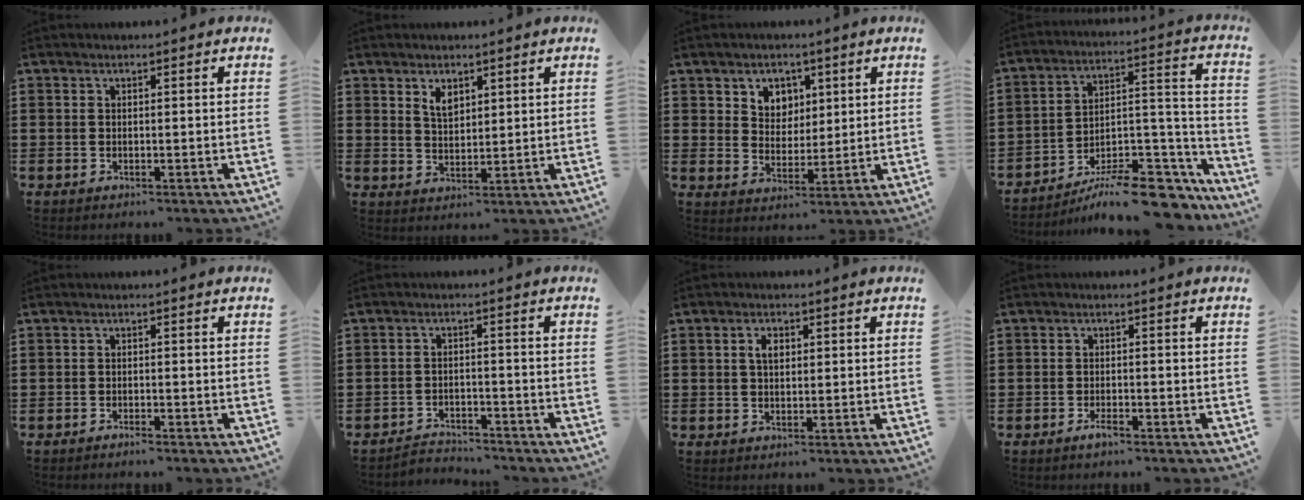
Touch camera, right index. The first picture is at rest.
{"total": 3.2, "force": [2.1, 1.7, 1.7], "torque": [-0.031, 0.002, 0.036]}
{"total": 4.6, "force": [2.5, 3.8, 0.5], "torque": [-0.025, 0.008, 0.042]}
{"total": 11.6, "force": [-9.6, 3.3, 5.7], "torque": [-0.068, 0.048, -0.169]}
{"total": 0.9, "force": [-0.9, 0.0, 0.2], "torque": [-0.008, -0.003, -0.017]}
{"total": 3.0, "force": [-3.0, 0.5, -0.2], "torque": [-0.007, 0.000, -0.066]}
{"total": 2.5, "force": [0.6, 1.3, 2.0], "torque": [-0.042, 0.009, 0.009]}
{"total": 1.8, "force": [-1.3, 0.5, 1.2], "torque": [-0.023, -0.002, -0.023]}